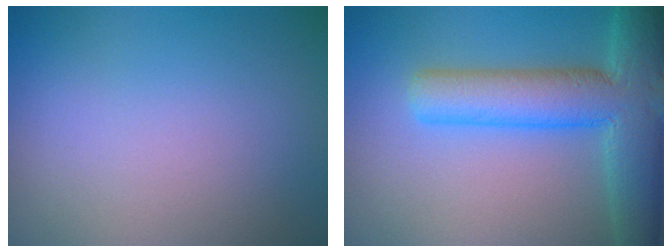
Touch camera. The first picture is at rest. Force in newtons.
{"total": 8.9, "press": 8.9, "slide": 0.4}